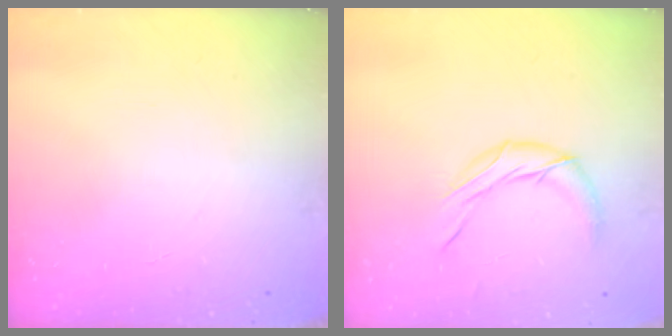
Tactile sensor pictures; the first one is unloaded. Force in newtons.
{"total": 9.5, "press": 9.5, "slide": 0.4}